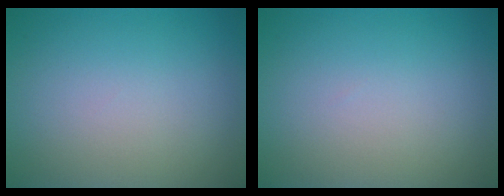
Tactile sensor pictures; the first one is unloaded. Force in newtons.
{"total": 0.0}